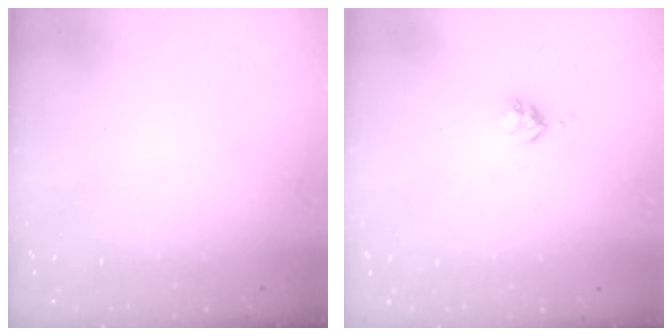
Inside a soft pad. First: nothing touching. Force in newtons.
{"total": 3.4, "press": 3.4, "slide": 0.4}